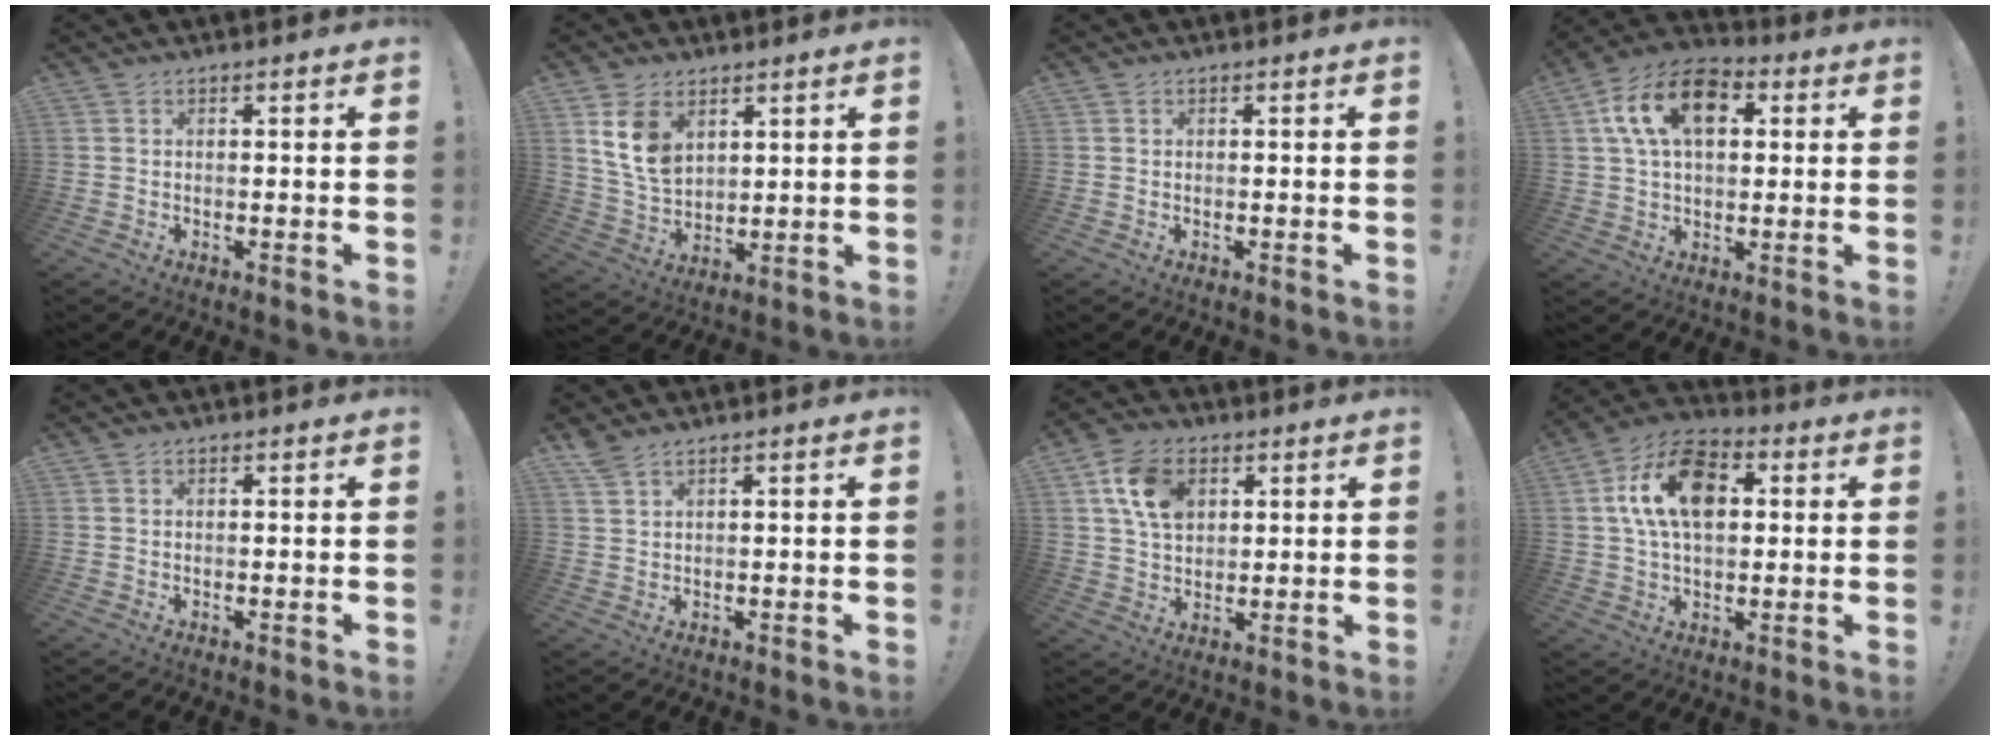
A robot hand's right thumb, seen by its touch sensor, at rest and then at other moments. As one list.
[{"total": 10.3, "force": [4.9, 7.0, 5.8], "torque": [-0.113, -0.023, 0.095]}, {"total": 0.0}, {"total": 16.3, "force": [5.4, 10.1, 11.6], "torque": [-0.193, 0.002, 0.096]}, {"total": 0.0}, {"total": 2.9, "force": [2.2, 0.8, 1.6], "torque": [-0.038, -0.009, 0.044]}, {"total": 11.9, "force": [4.4, 8.4, 7.2], "torque": [-0.128, 0.004, 0.085]}, {"total": 16.5, "force": [3.8, 10.4, 12.3], "torque": [-0.196, 0.010, 0.071]}]